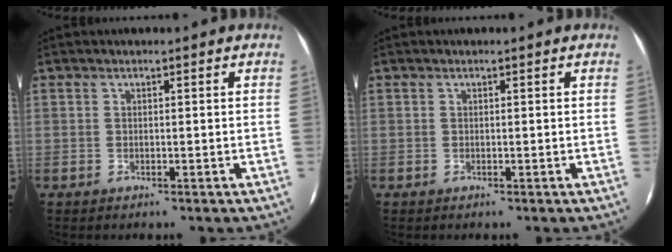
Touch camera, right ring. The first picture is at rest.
{"total": 0.0}